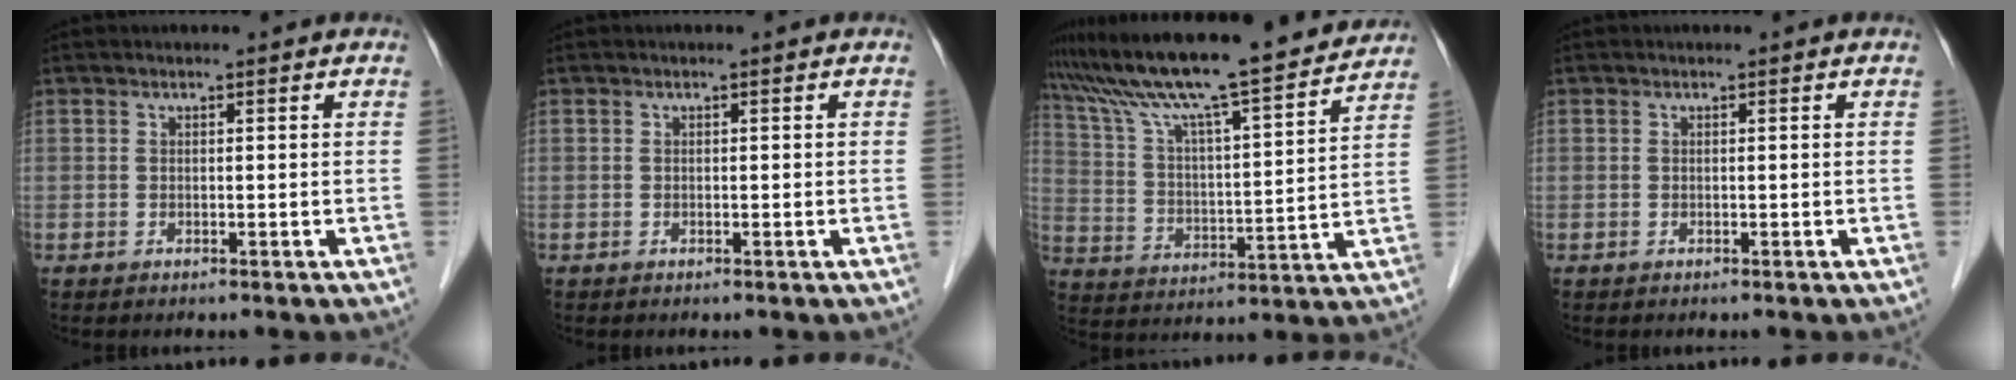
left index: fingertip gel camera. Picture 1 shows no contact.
{"total": 0.0}
{"total": 21.9, "force": [19.2, 0.8, 10.4], "torque": [-0.182, 0.005, 0.302]}
{"total": 0.0}